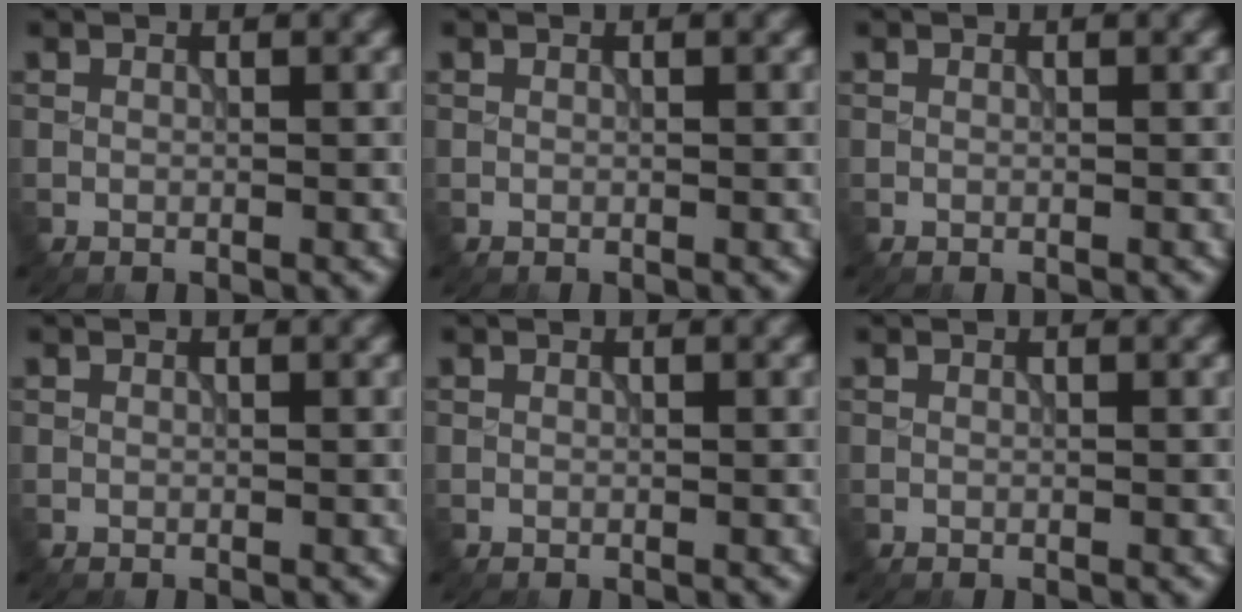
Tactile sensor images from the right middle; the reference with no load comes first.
{"total": 0.0}
{"total": 0.0}
{"total": 0.0}
{"total": 0.0}
{"total": 0.0}